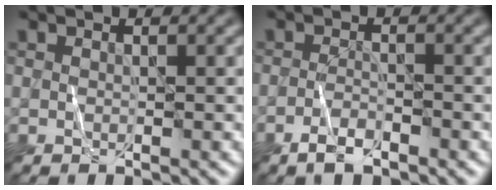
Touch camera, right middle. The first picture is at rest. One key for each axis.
{"total": 2.0, "fx": -1.6, "fy": 0.5, "fz": 1.1, "tx": -0.023, "ty": 0.001, "tz": -0.032}